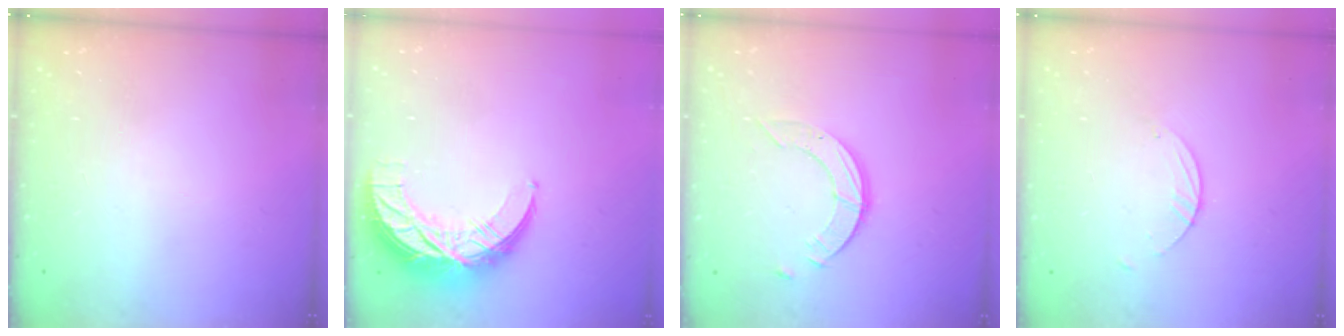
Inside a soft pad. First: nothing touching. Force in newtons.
{"total": 11.8, "press": 11.8, "slide": 0.8}
{"total": 3.9, "press": 3.9, "slide": 0.3}
{"total": 1.8, "press": 1.8, "slide": 0.1}